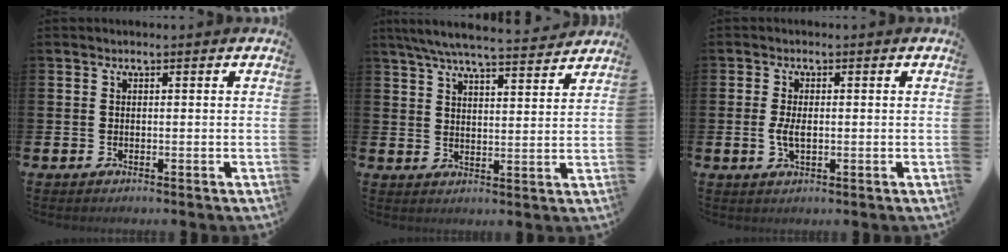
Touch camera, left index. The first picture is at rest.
{"total": 6.8, "force": [6.4, 0.6, 2.2], "torque": [-0.050, -0.043, 0.111]}
{"total": 2.7, "force": [-0.8, 1.3, 2.3], "torque": [-0.038, 0.004, -0.017]}